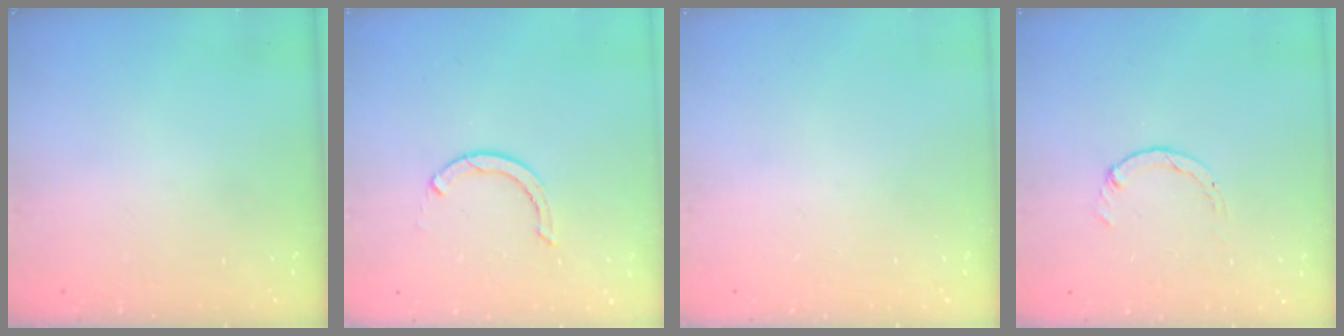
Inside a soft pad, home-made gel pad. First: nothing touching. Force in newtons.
{"total": 2.6, "press": 2.6, "slide": 0.1}
{"total": 0.0}
{"total": 0.7, "press": 0.7, "slide": 0.2}